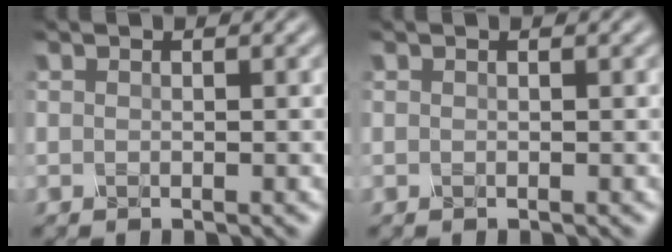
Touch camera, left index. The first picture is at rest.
{"total": 0.0}